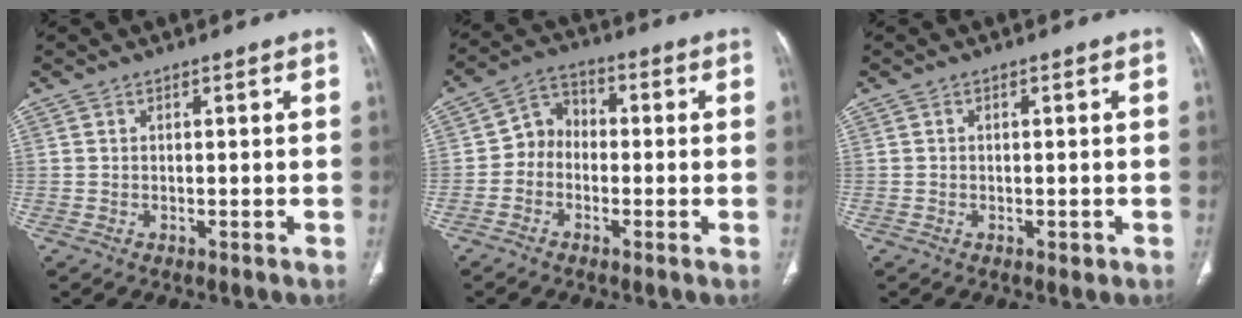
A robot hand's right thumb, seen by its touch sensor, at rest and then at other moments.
{"total": 5.8, "force": [-1.3, 4.8, 2.9], "torque": [-0.026, 0.026, -0.042]}
{"total": 0.9, "force": [-0.4, 0.5, 0.6], "torque": [-0.005, -0.001, -0.004]}